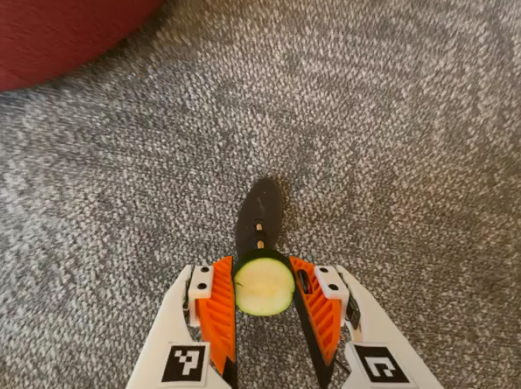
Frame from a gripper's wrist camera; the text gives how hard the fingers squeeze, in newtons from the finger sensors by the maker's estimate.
{"total": 9.7, "left": 9.5, "right": 9.9}